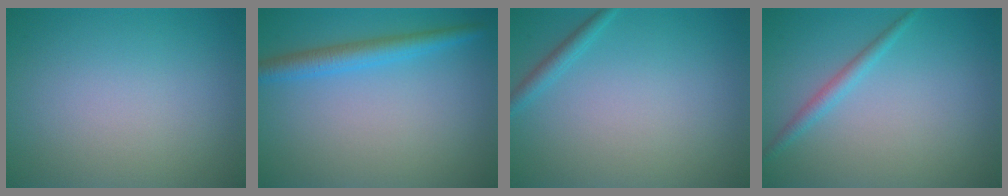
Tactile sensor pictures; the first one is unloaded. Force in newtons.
{"total": 3.0, "press": 3.0, "slide": 0.0}
{"total": 1.3, "press": 1.3, "slide": 0.1}
{"total": 1.6, "press": 1.6, "slide": 0.1}